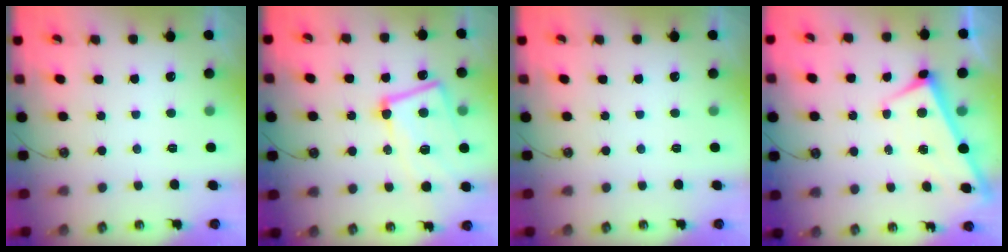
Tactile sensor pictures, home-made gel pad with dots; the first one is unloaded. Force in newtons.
{"total": 11.4, "press": 11.2, "slide": 2.3}
{"total": 0.0}
{"total": 1.0, "press": 1.0, "slide": 0.0}